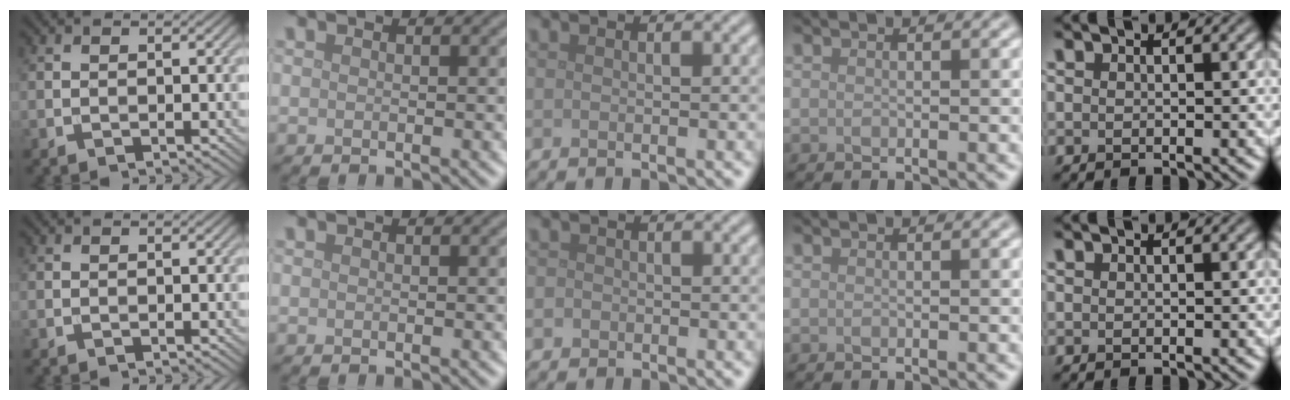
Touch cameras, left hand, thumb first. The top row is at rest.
{"middle": {"total": 1.0, "force": [-0.3, 0.9, 0.2], "torque": [0.002, -0.004, -0.005]}}